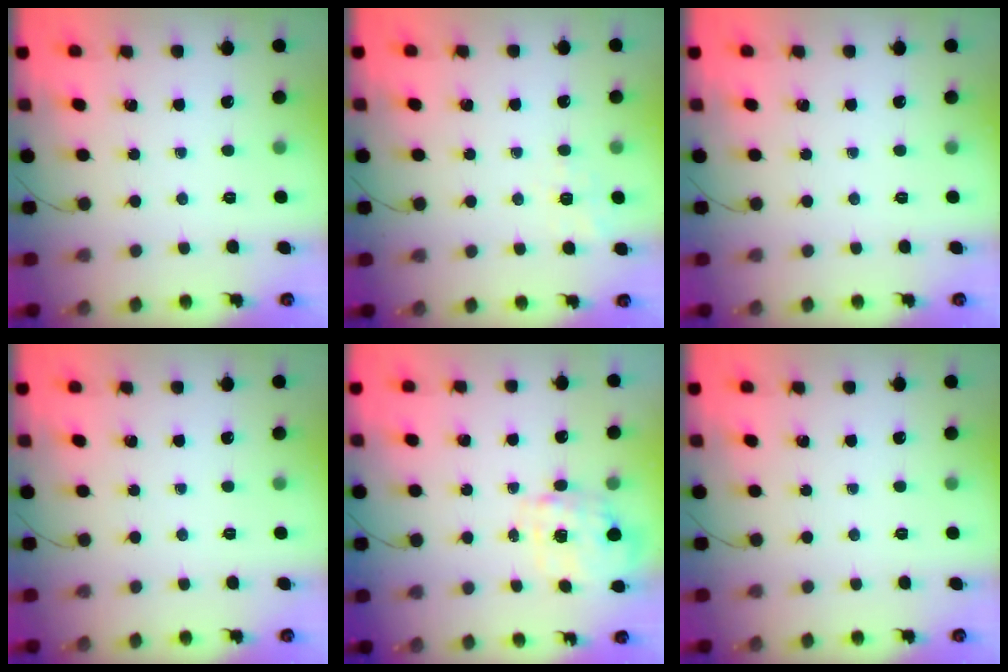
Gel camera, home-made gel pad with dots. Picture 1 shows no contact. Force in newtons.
{"total": 2.0, "press": 1.1, "slide": 1.6}
{"total": 0.0}
{"total": 0.0}
{"total": 4.0, "press": 3.9, "slide": 0.8}
{"total": 0.0}